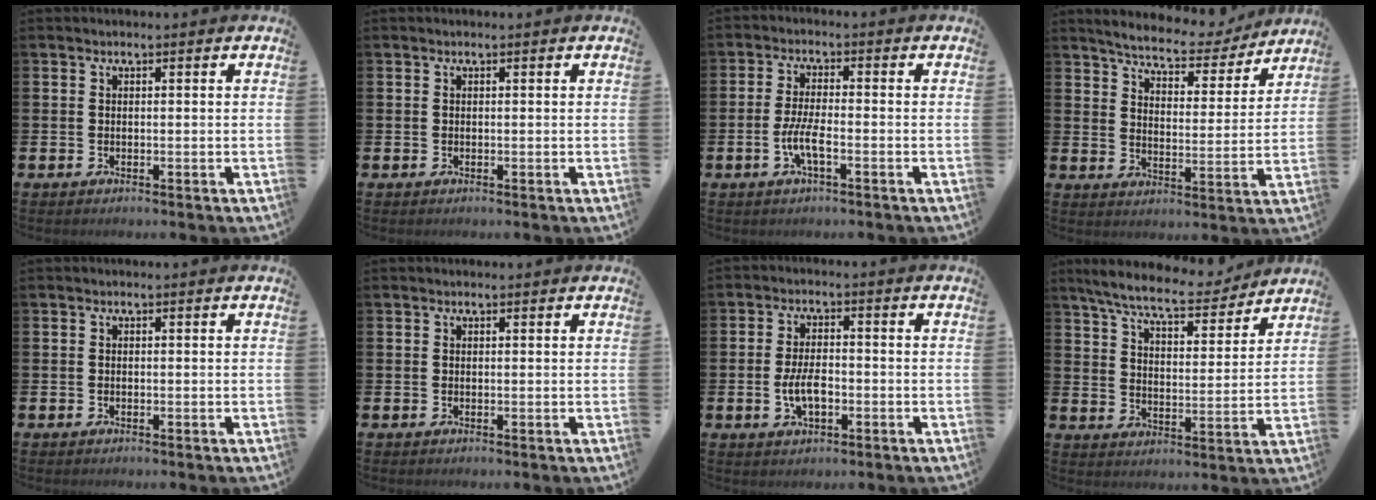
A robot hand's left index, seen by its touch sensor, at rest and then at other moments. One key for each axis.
{"total": 0.0}
{"total": 4.1, "fx": -1.4, "fy": 1.0, "fz": 3.7, "tx": -0.079, "ty": 0.000, "tz": -0.029}
{"total": 6.3, "fx": 6.0, "fy": 1.2, "fz": 1.4, "tx": -0.048, "ty": -0.043, "tz": 0.101}
{"total": 0.0}
{"total": 0.0}
{"total": 4.5, "fx": -1.0, "fy": 2.3, "fz": 3.8, "tx": -0.062, "ty": -0.001, "tz": -0.022}
{"total": 8.4, "fx": 7.8, "fy": 1.2, "fz": 2.9, "tx": -0.081, "ty": -0.045, "tz": 0.135}